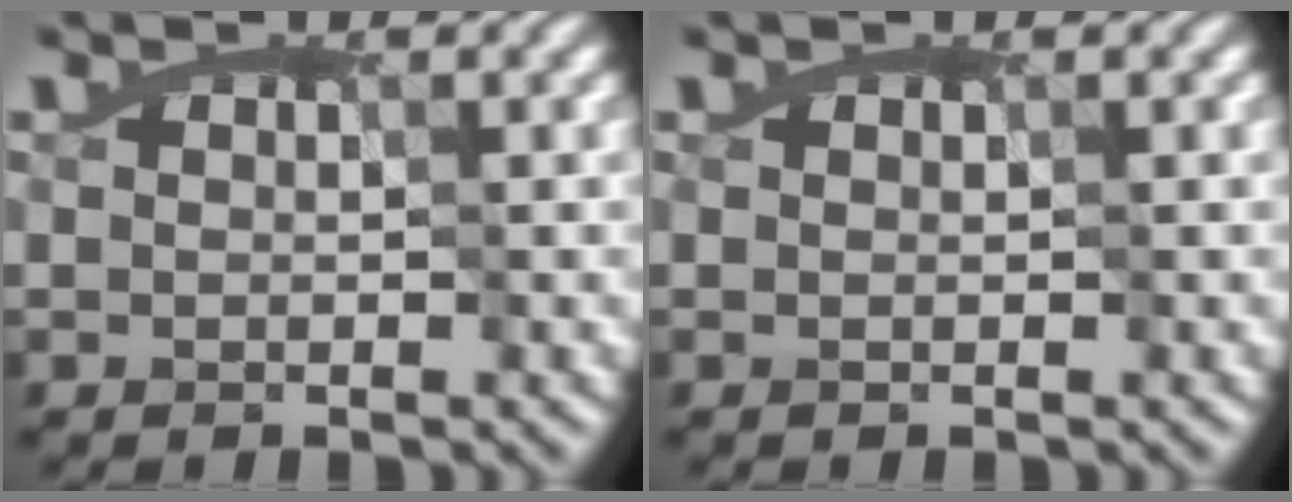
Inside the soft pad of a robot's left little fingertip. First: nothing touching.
{"total": 0.0}